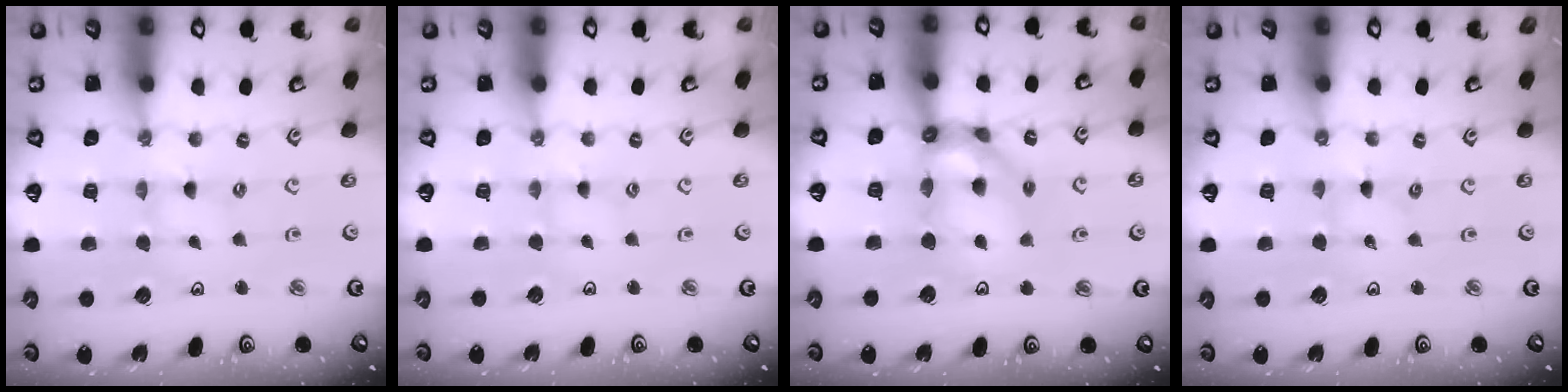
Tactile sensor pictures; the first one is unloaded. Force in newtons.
{"total": 1.3, "press": 1.3, "slide": 0.2}
{"total": 12.7, "press": 12.6, "slide": 1.2}
{"total": 0.0}